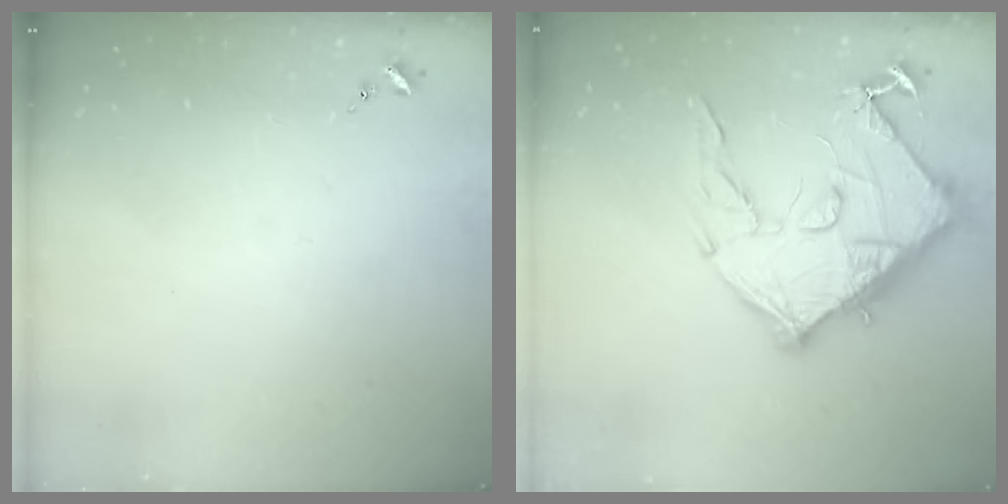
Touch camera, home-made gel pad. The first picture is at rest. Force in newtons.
{"total": 15.4, "press": 15.4, "slide": 1.0}